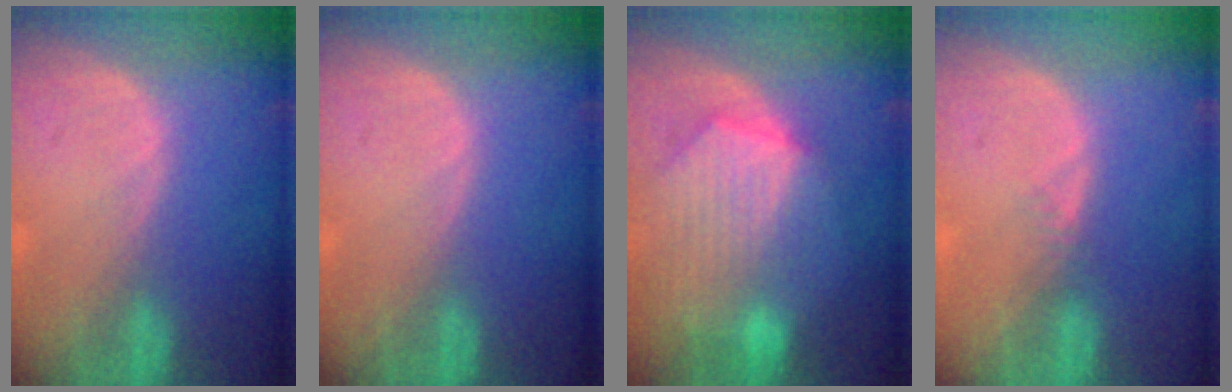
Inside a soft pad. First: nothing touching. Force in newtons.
{"total": 0.0}
{"total": 10.4, "press": 9.1, "slide": 5.0}
{"total": 1.2, "press": 1.0, "slide": 0.6}